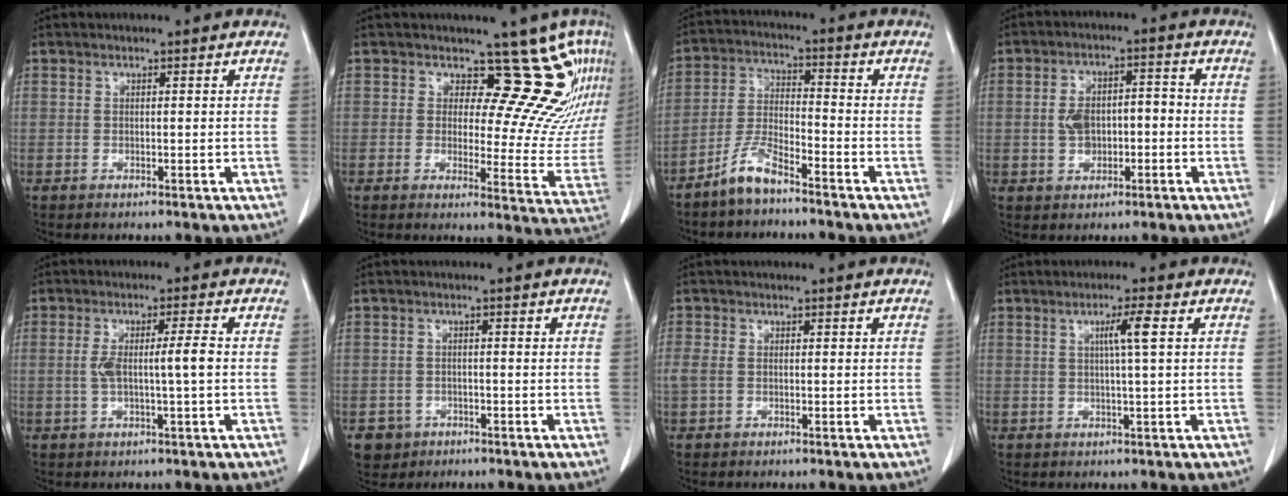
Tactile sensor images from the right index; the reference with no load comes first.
{"total": 14.2, "force": [10.9, 5.8, 7.1], "torque": [-0.056, -0.048, 0.091]}
{"total": 6.4, "force": [-5.1, 1.3, 3.6], "torque": [-0.083, -0.007, -0.106]}
{"total": 5.7, "force": [-0.8, 3.6, 4.4], "torque": [-0.086, 0.026, -0.011]}
{"total": 5.0, "force": [-0.1, 0.0, 5.0], "torque": [-0.095, 0.011, 0.004]}
{"total": 3.7, "force": [-1.7, 3.3, 0.1], "torque": [0.001, 0.010, -0.025]}
{"total": 2.0, "force": [-0.1, 1.5, 1.3], "torque": [-0.047, 0.008, 0.001]}
{"total": 3.5, "force": [0.9, -0.7, 3.3], "torque": [-0.059, 0.000, 0.014]}